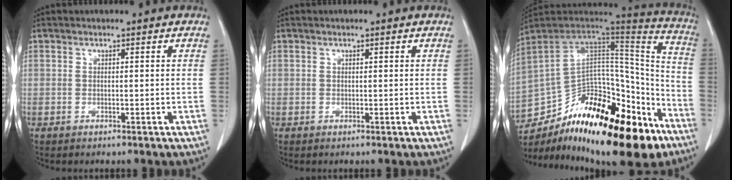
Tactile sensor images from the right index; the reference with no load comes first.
{"total": 0.0}
{"total": 33.2, "force": [-20.3, 13.0, 22.8], "torque": [-0.344, -0.006, -0.313]}